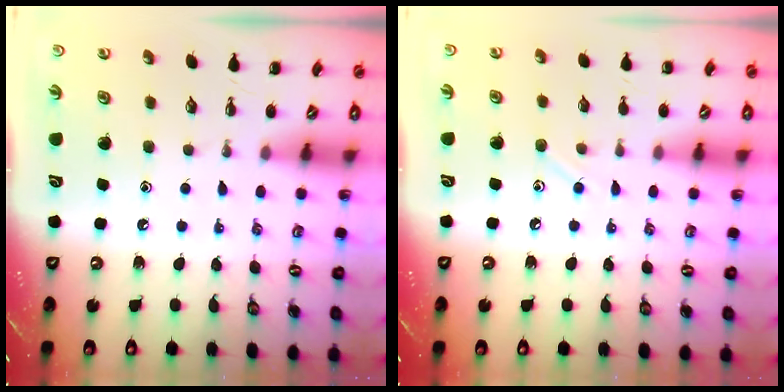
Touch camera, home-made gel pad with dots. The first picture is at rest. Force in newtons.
{"total": 5.0, "press": 4.8, "slide": 1.4}